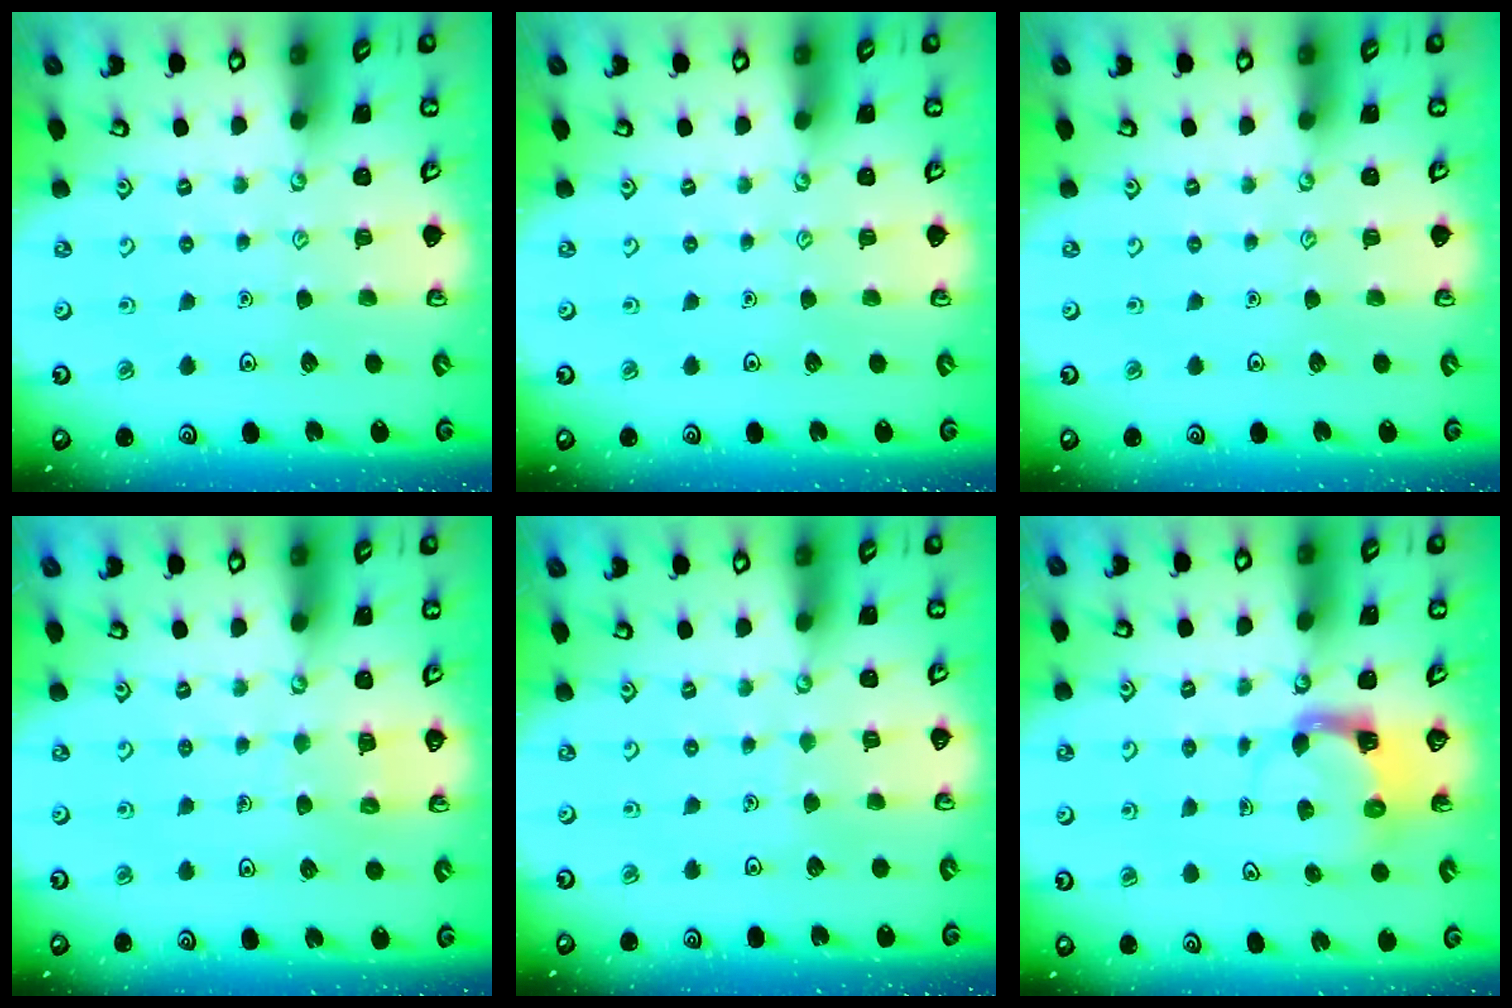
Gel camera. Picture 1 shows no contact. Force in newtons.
{"total": 0.0}
{"total": 0.0}
{"total": 4.8, "press": 4.7, "slide": 0.3}
{"total": 2.7, "press": 2.7, "slide": 0.2}
{"total": 3.7, "press": 3.7, "slide": 0.6}